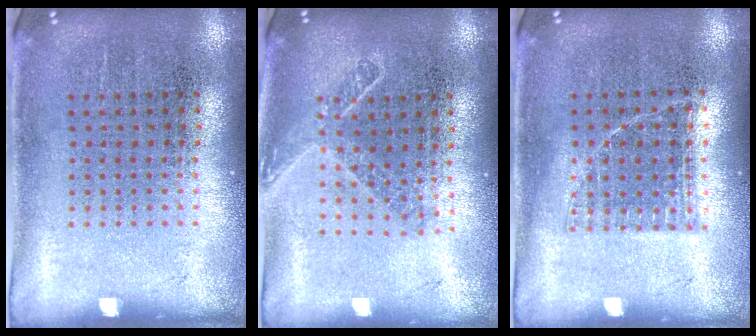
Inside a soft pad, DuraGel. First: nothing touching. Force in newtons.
{"total": 1.6, "press": 1.2, "slide": 1.0}
{"total": 0.8, "press": 0.7, "slide": 0.3}